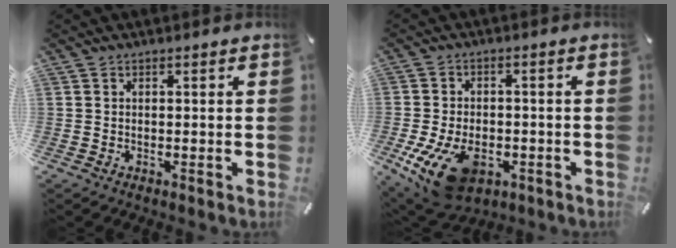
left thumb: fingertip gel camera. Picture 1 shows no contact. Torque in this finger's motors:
{"motor_torque": [1.02, 3.14, 0.94, 0.00, 0.19]}